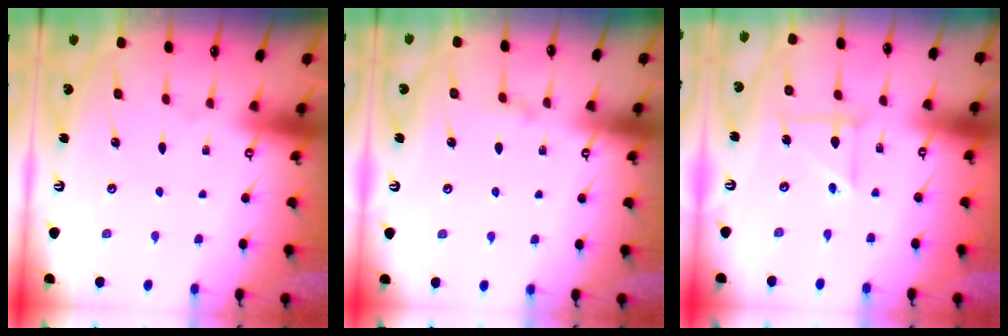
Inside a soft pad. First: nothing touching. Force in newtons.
{"total": 0.0}
{"total": 5.1, "press": 5.0, "slide": 0.5}